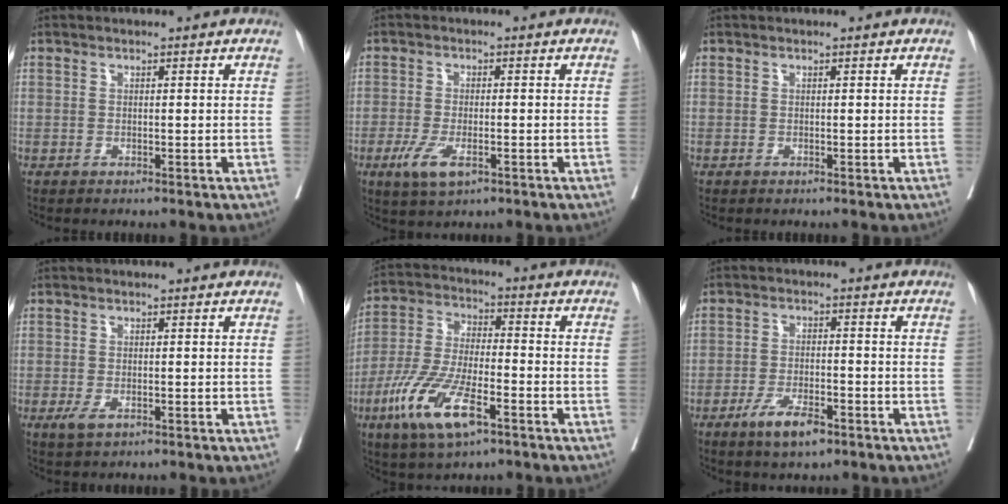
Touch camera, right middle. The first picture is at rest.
{"total": 5.1, "force": [-2.4, 1.8, 4.2], "torque": [-0.085, -0.009, -0.037]}
{"total": 0.0}
{"total": 2.2, "force": [-0.9, 0.9, 1.7], "torque": [-0.035, -0.003, -0.012]}
{"total": 12.8, "force": [-6.3, 3.6, 10.6], "torque": [-0.222, -0.015, -0.116]}
{"total": 6.0, "force": [-3.7, 1.7, 4.4], "torque": [-0.086, -0.006, -0.061]}